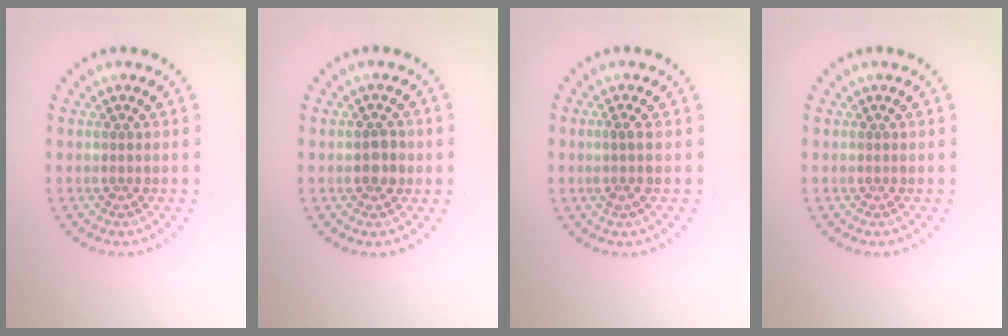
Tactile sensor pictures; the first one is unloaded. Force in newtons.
{"total": 1.8, "press": 1.8, "slide": 0.2}
{"total": 1.5, "press": 1.1, "slide": 0.9}
{"total": 0.0}